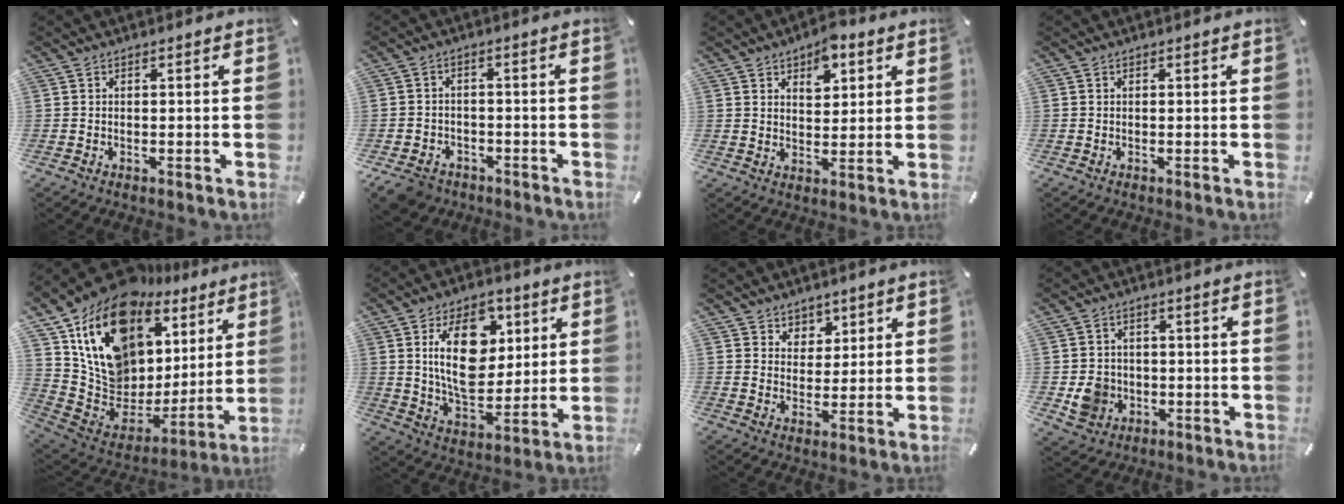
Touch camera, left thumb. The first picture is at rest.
{"total": 5.0, "force": [-3.4, 3.5, 1.2], "torque": [-0.036, 0.015, -0.067]}
{"total": 6.5, "force": [3.7, 4.3, 3.2], "torque": [-0.028, -0.011, 0.058]}
{"total": 0.0}
{"total": 17.9, "force": [10.4, 12.2, 7.9], "torque": [-0.133, -0.095, 0.199]}
{"total": 17.4, "force": [5.1, 11.6, 11.9], "torque": [-0.200, -0.003, 0.087]}
{"total": 5.7, "force": [3.5, 4.5, -0.4], "torque": [0.008, -0.025, 0.062]}
{"total": 6.8, "force": [-1.1, 6.4, 2.1], "torque": [-0.031, 0.008, -0.019]}